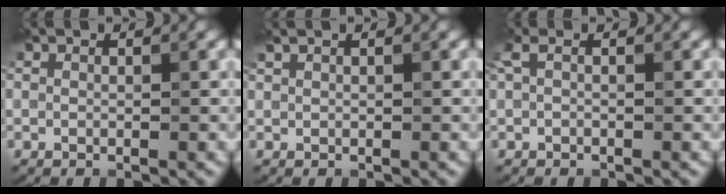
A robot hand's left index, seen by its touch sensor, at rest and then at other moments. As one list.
[{"total": 0.8, "force": [0.7, 0.2, 0.4], "torque": [-0.011, 0.002, 0.012]}, {"total": 1.1, "force": [0.2, 0.3, 1.1], "torque": [-0.028, 0.005, 0.001]}]